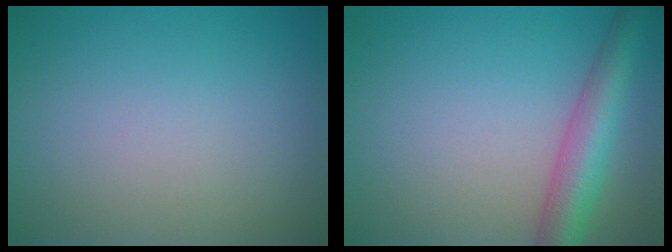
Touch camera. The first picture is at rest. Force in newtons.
{"total": 5.1, "press": 5.1, "slide": 0.2}